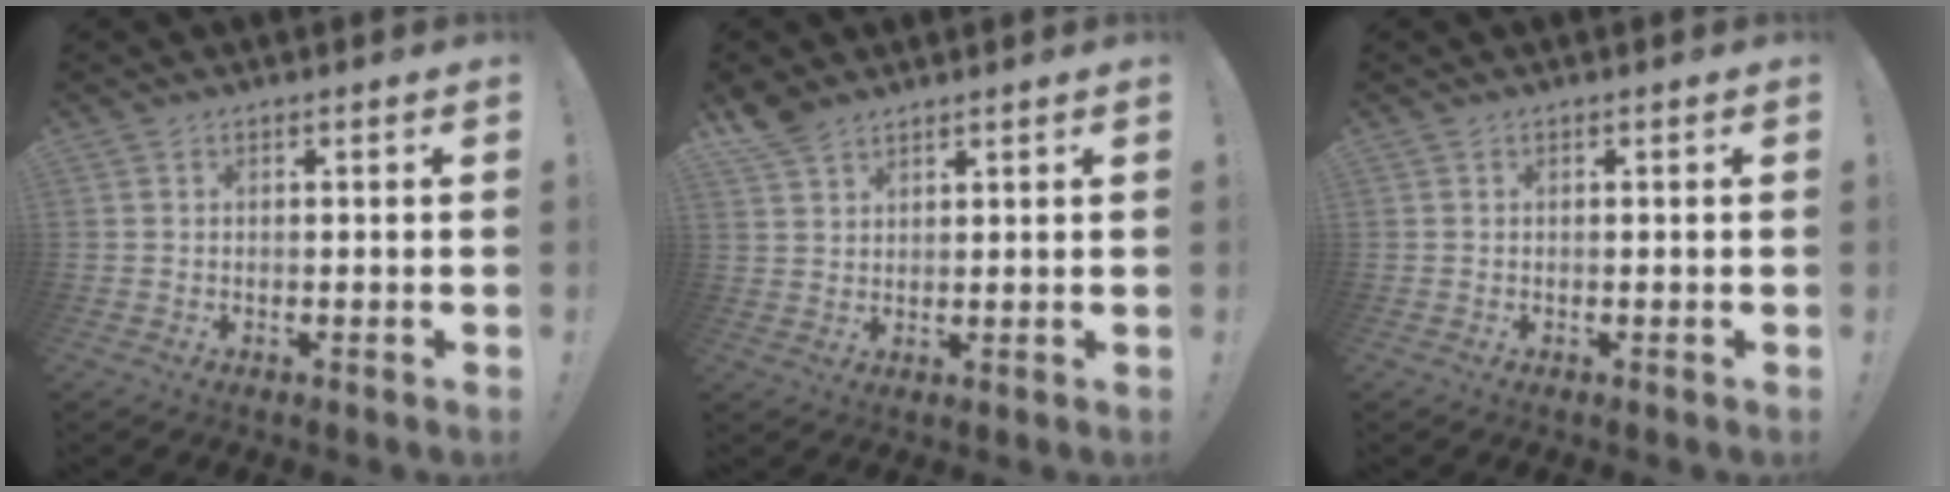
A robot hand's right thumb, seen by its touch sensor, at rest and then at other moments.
{"total": 5.0, "force": [4.2, 2.1, 1.8], "torque": [-0.032, -0.024, 0.080]}
{"total": 0.0}